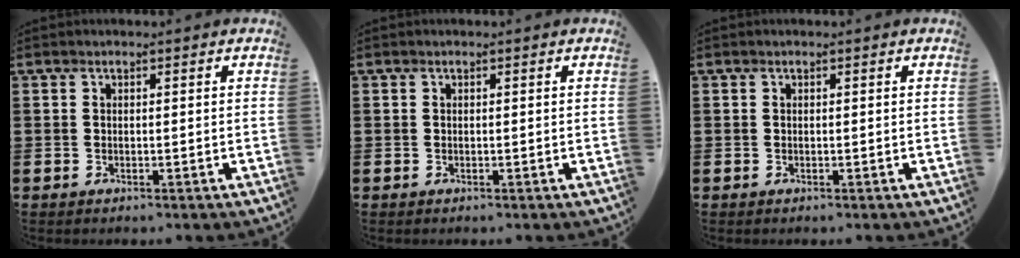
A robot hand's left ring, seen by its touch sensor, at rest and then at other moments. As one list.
[{"total": 0.0}, {"total": 0.0}]